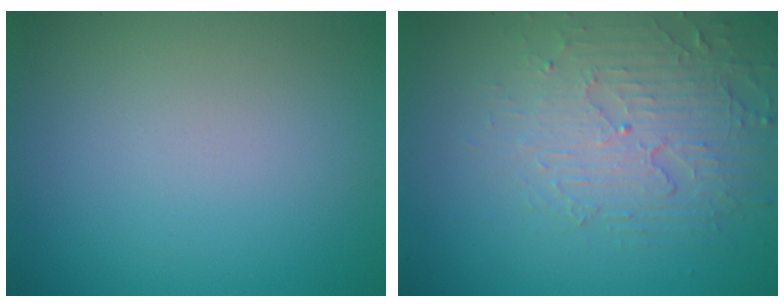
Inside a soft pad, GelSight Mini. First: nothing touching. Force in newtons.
{"total": 3.9, "press": 3.7, "slide": 1.1}